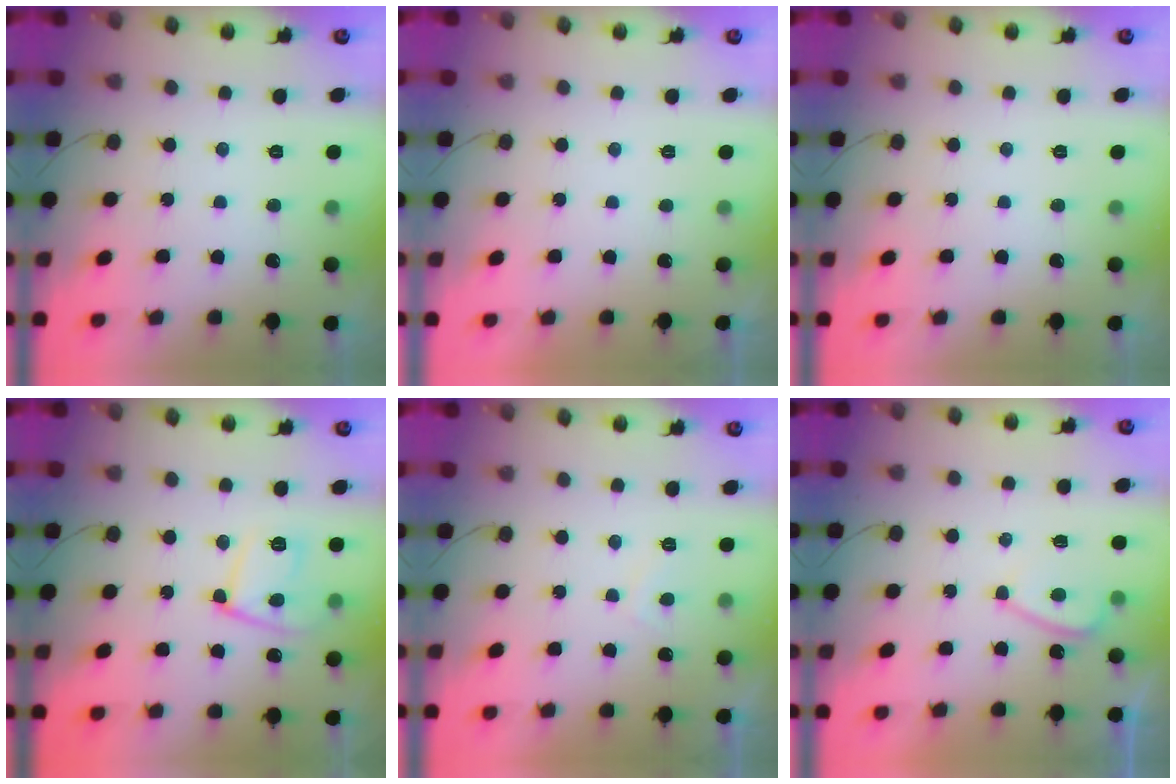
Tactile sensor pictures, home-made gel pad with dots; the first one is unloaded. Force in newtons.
{"total": 2.2, "press": 2.1, "slide": 0.4}
{"total": 0.0}
{"total": 13.0, "press": 12.9, "slide": 1.0}
{"total": 1.7, "press": 1.5, "slide": 0.7}
{"total": 4.4, "press": 4.4, "slide": 0.5}